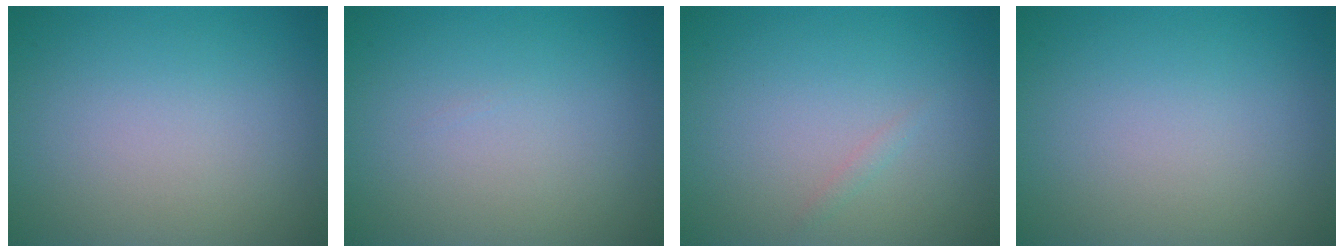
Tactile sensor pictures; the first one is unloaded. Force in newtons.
{"total": 0.0}
{"total": 0.6, "press": 0.5, "slide": 0.1}
{"total": 0.0}